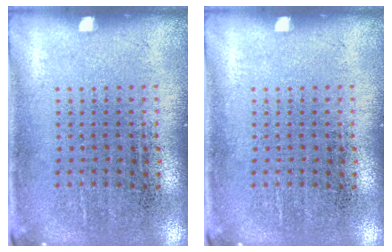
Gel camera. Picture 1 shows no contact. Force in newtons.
{"total": 0.0}